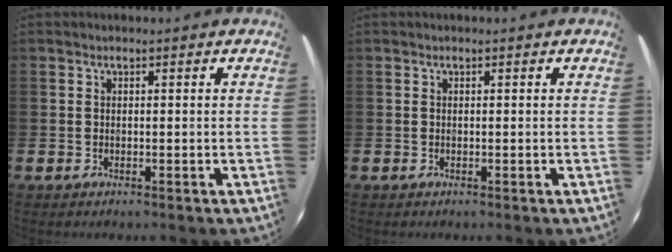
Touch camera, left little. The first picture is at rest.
{"total": 0.0}